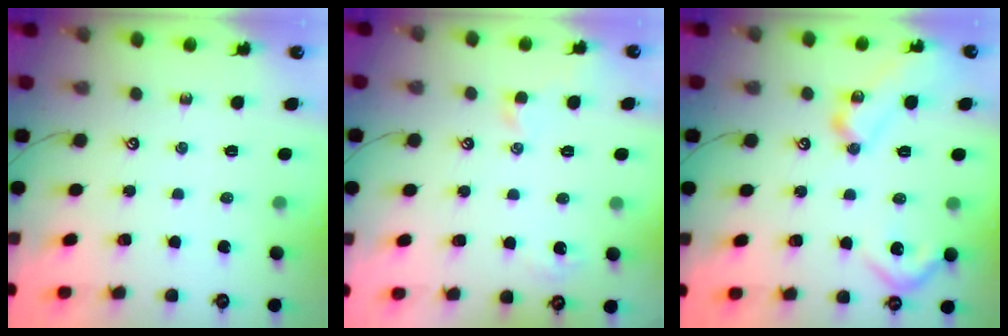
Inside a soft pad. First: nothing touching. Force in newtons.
{"total": 2.9, "press": 2.8, "slide": 0.8}
{"total": 18.5, "press": 18.5, "slide": 0.7}